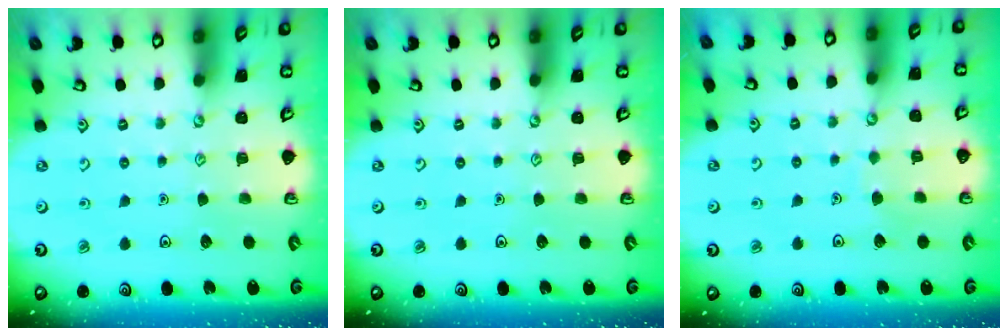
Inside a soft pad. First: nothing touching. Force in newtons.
{"total": 0.0}
{"total": 3.1, "press": 3.1, "slide": 0.2}